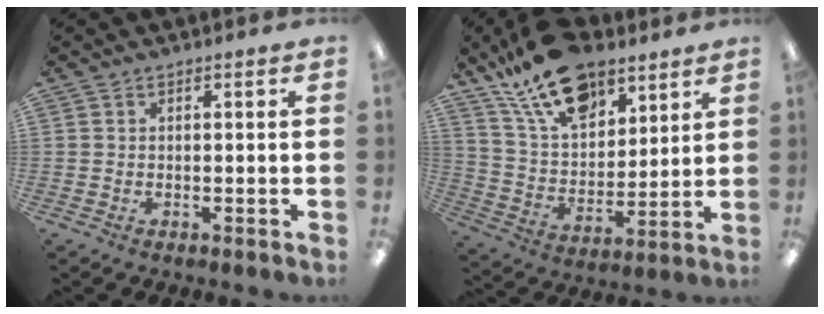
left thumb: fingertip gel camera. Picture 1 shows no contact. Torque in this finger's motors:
{"motor_torque": [0.34, 0.58, 1.43, -1.34, 0.12]}